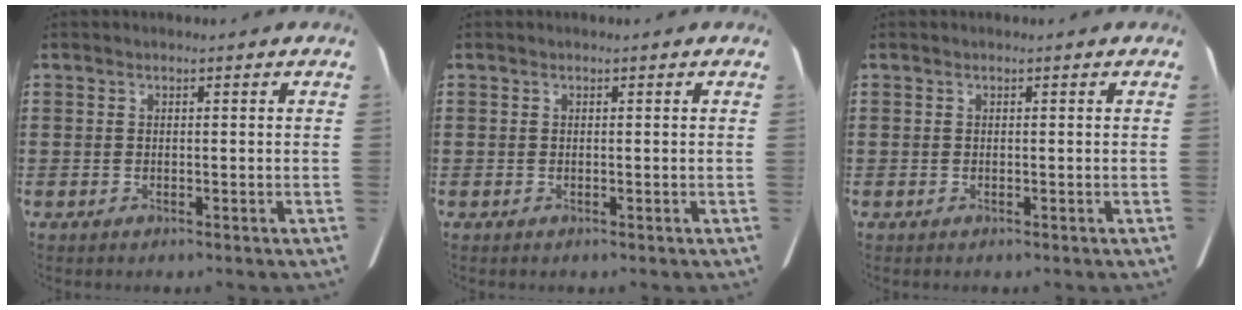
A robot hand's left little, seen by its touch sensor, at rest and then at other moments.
{"total": 0.0}
{"total": 0.0}